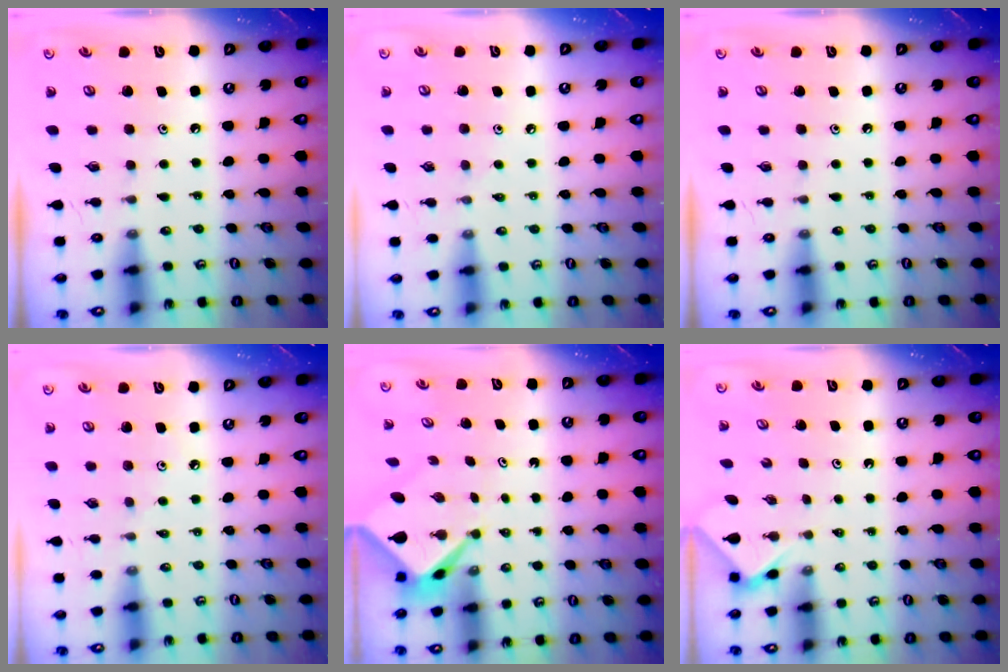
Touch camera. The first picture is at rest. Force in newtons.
{"total": 2.5, "press": 2.5, "slide": 0.5}
{"total": 0.0}
{"total": 2.5, "press": 2.4, "slide": 0.5}
{"total": 3.3, "press": 3.3, "slide": 0.1}
{"total": 1.9, "press": 1.9, "slide": 0.3}